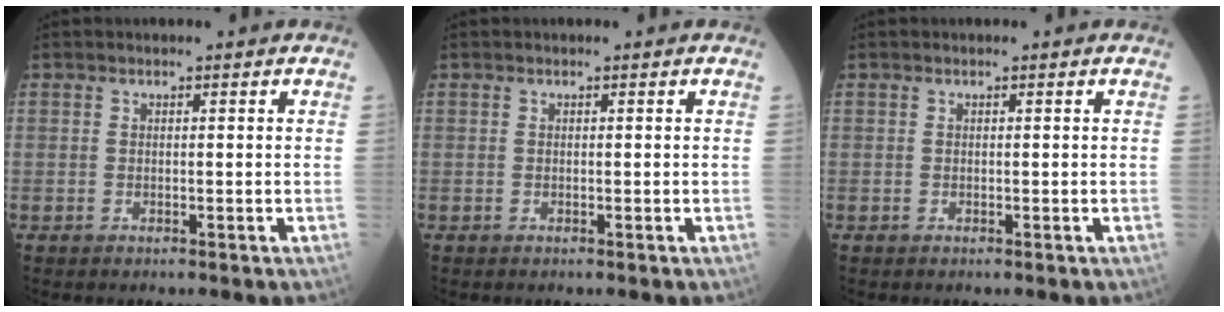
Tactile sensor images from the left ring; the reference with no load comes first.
{"total": 0.0}
{"total": 0.0}